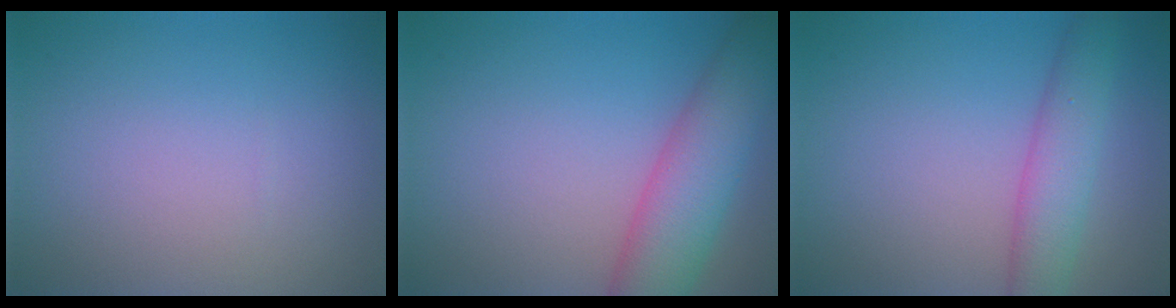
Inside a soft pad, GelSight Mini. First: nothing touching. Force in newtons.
{"total": 6.8, "press": 6.8, "slide": 0.4}
{"total": 4.0, "press": 4.0, "slide": 0.2}